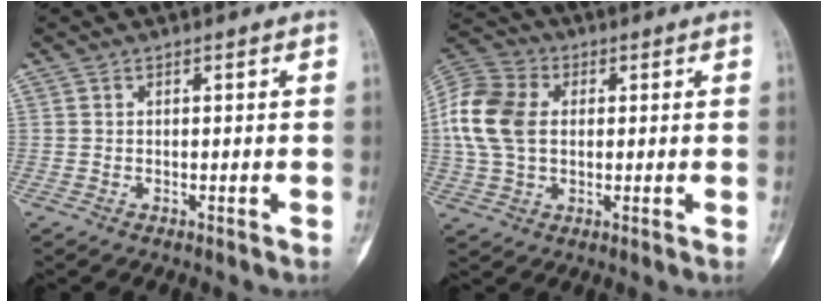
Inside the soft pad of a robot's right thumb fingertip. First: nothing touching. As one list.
[{"total": 13.0, "force": [1.3, 9.2, 9.0], "torque": [-0.178, 0.016, 0.019]}]